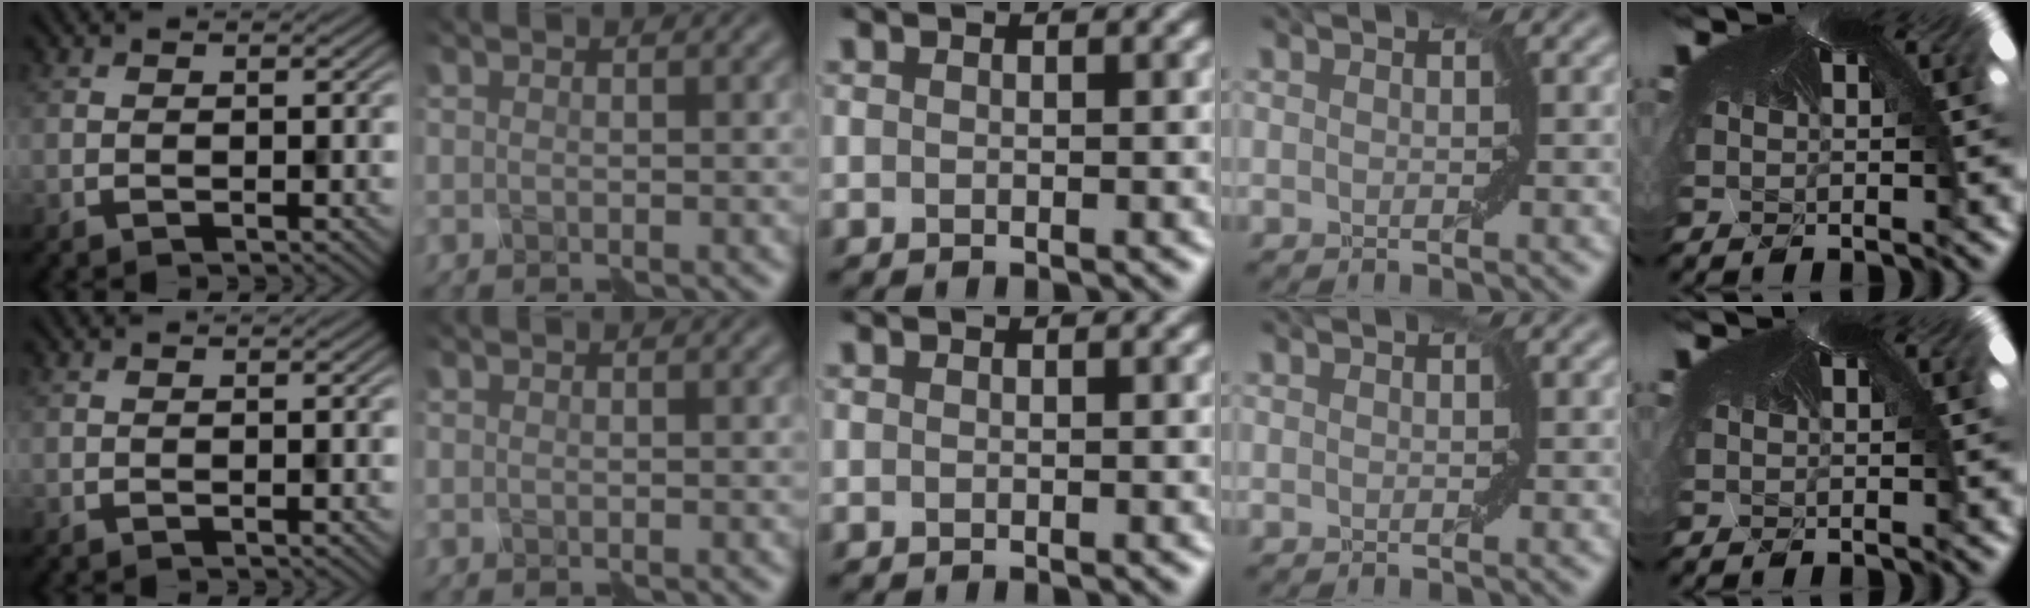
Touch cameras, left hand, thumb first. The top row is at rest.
{}